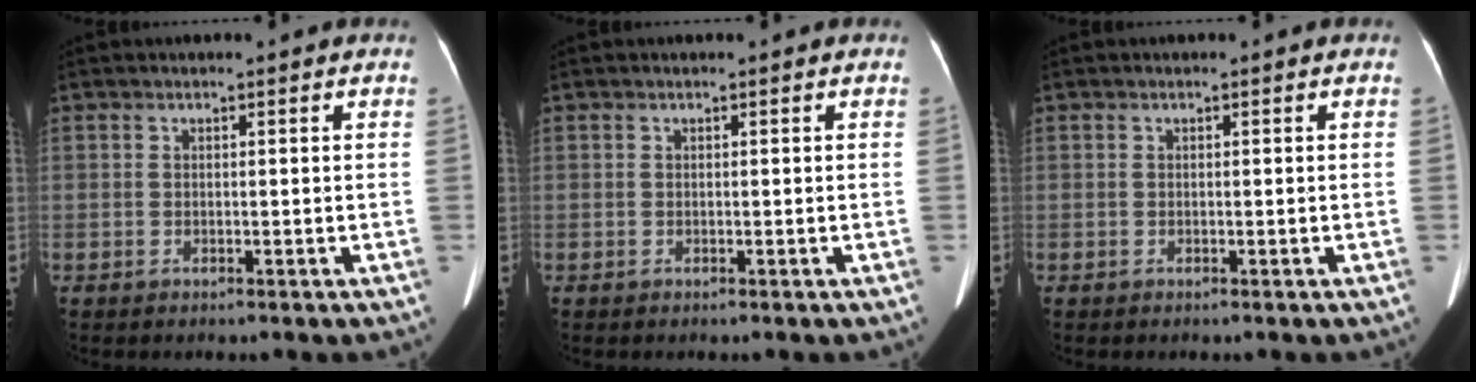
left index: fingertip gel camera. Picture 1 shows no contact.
{"total": 0.0}
{"total": 0.0}